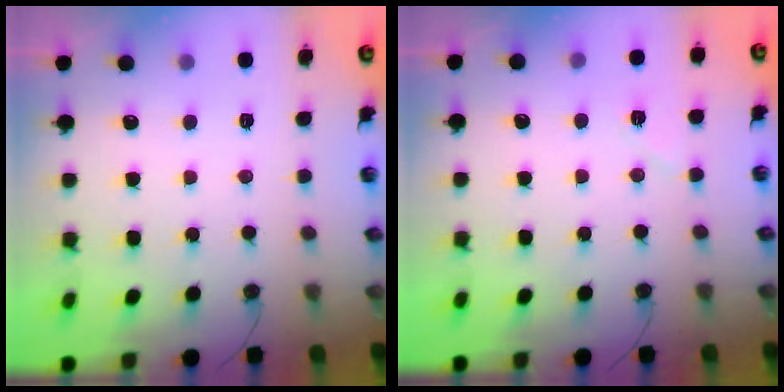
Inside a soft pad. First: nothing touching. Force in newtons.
{"total": 5.3, "press": 4.8, "slide": 2.1}